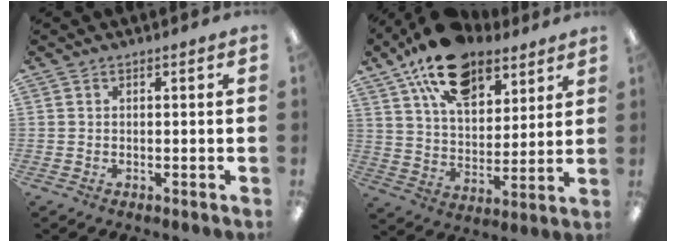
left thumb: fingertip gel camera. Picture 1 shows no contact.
{"total": 18.6, "force": [12.3, 9.8, 10.0], "torque": [-0.169, -0.055, 0.219]}